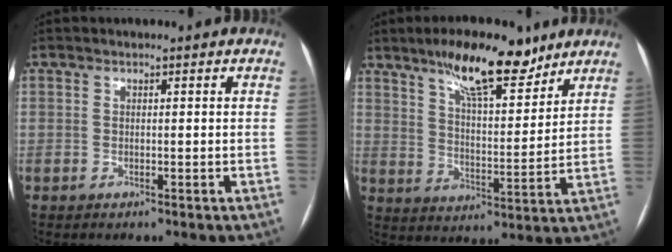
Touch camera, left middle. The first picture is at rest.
{"total": 13.1, "force": [9.5, 3.4, 8.3], "torque": [-0.133, 0.004, 0.157]}